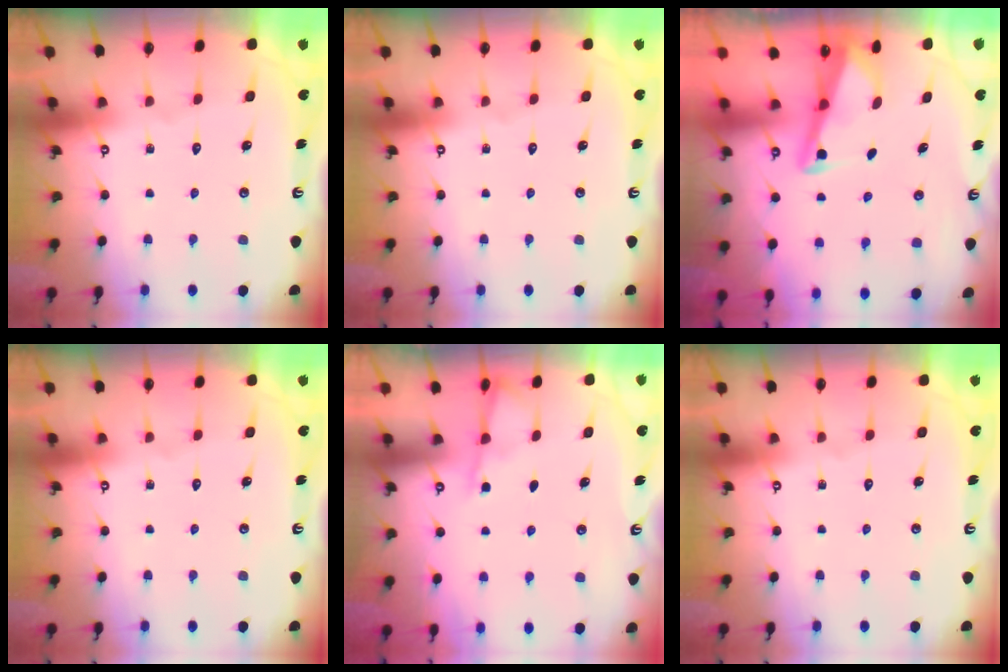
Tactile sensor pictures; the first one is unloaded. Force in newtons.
{"total": 0.0}
{"total": 2.8, "press": 2.7, "slide": 0.4}
{"total": 0.0}
{"total": 3.2, "press": 3.2, "slide": 0.4}
{"total": 0.0}